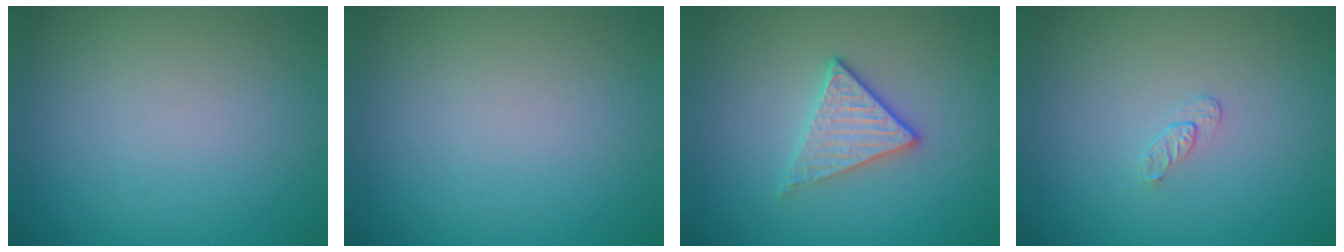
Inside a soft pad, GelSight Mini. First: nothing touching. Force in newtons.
{"total": 0.0}
{"total": 2.8, "press": 2.6, "slide": 1.1}
{"total": 0.8, "press": 0.5, "slide": 0.7}